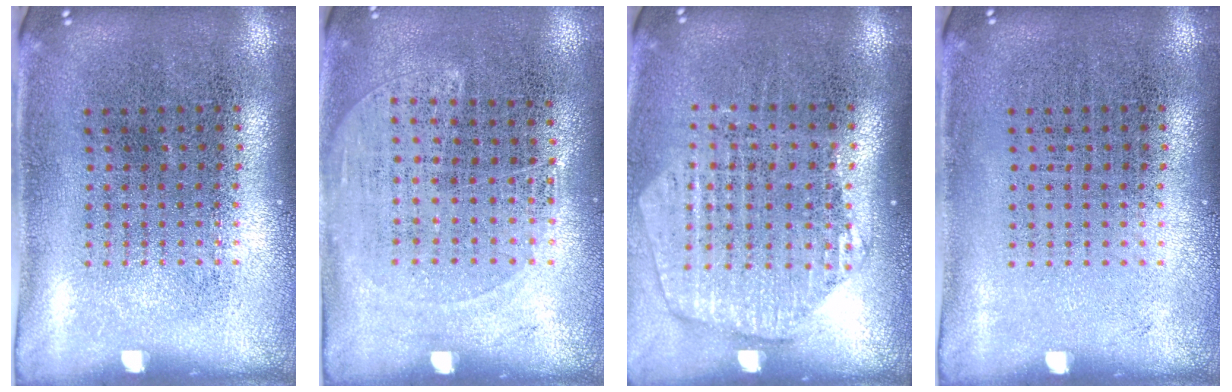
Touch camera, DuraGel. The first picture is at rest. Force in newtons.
{"total": 1.3, "press": 1.0, "slide": 0.7}
{"total": 1.8, "press": 1.7, "slide": 0.6}
{"total": 0.0}